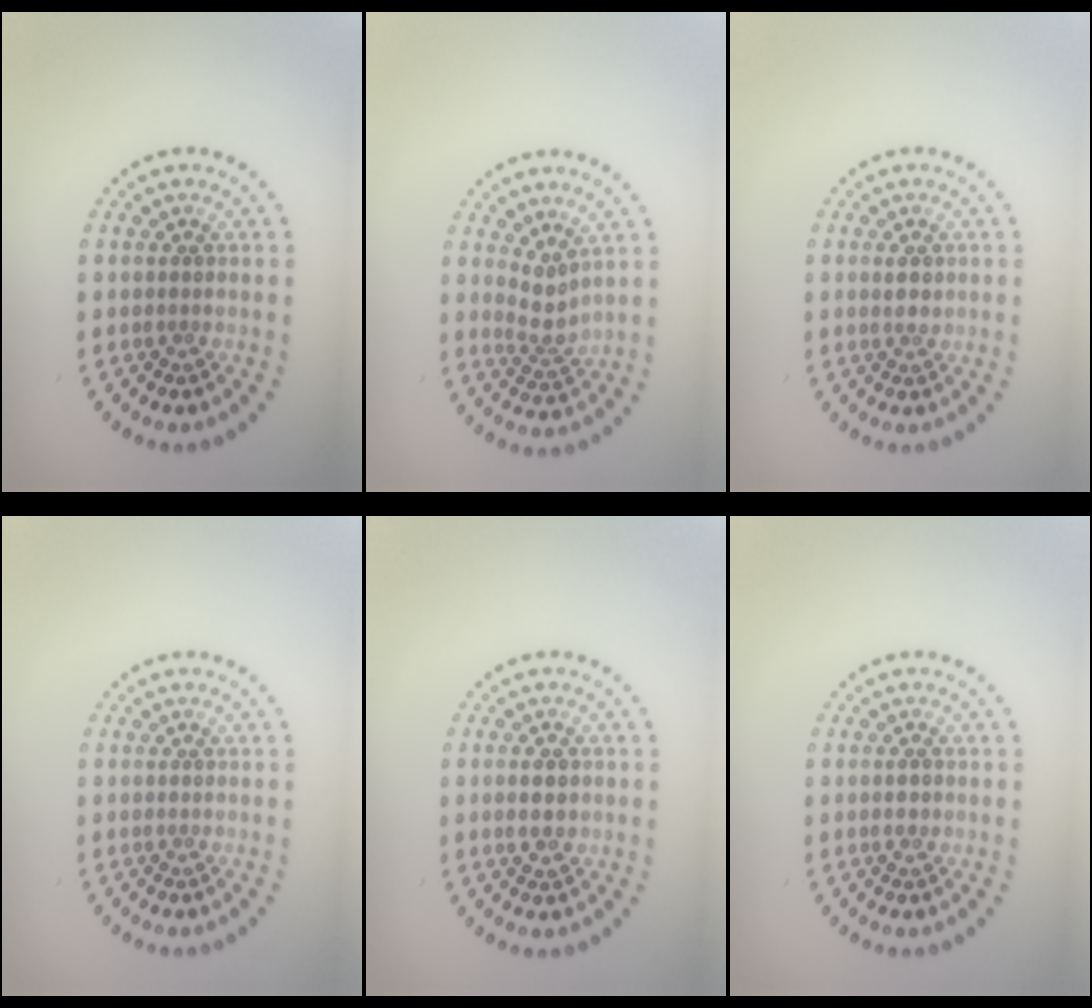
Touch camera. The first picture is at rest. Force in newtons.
{"total": 2.1, "press": 1.5, "slide": 1.5}
{"total": 1.2, "press": 1.1, "slide": 0.5}
{"total": 0.0}
{"total": 2.8, "press": 2.8, "slide": 0.2}
{"total": 1.0, "press": 0.9, "slide": 0.4}